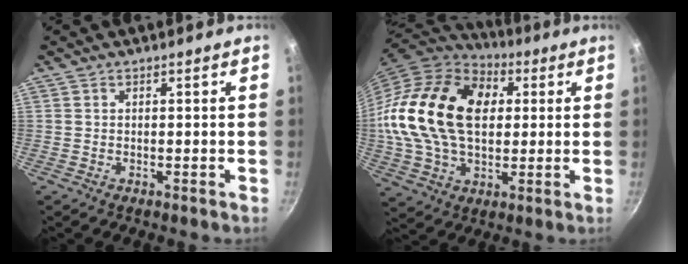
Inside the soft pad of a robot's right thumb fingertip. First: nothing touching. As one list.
[{"total": 25.3, "force": [3.9, 16.8, 18.5], "torque": [-0.324, 0.021, 0.062]}]